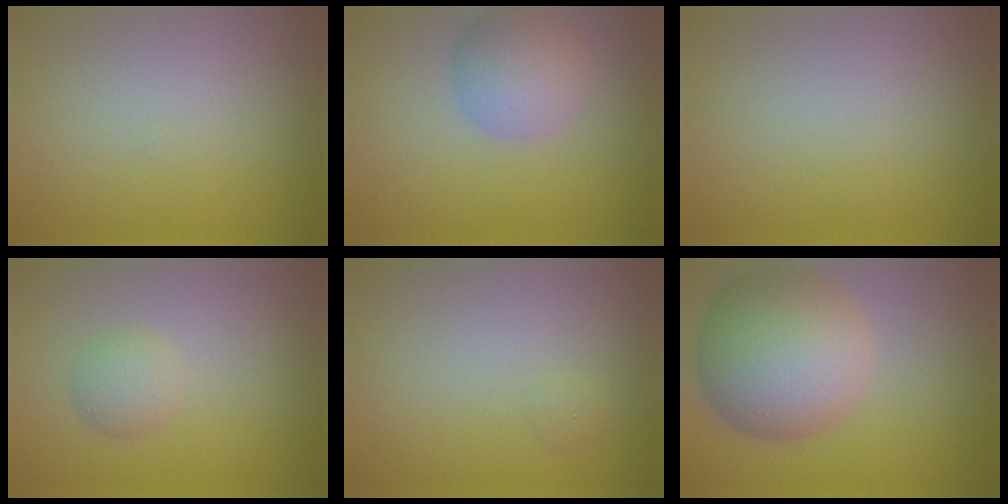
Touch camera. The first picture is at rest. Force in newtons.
{"total": 4.1, "press": 4.1, "slide": 0.3}
{"total": 0.0}
{"total": 1.9, "press": 1.9, "slide": 0.0}
{"total": 0.7, "press": 0.7, "slide": 0.1}
{"total": 10.4, "press": 10.4, "slide": 0.5}